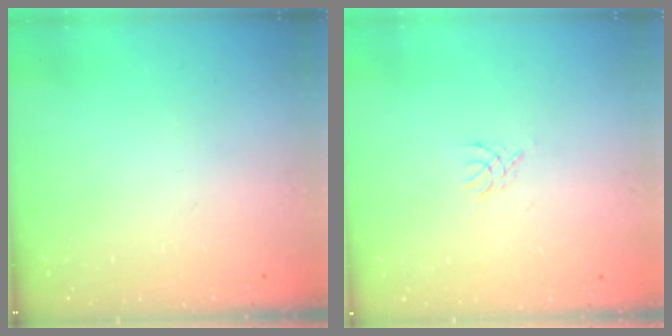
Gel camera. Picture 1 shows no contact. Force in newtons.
{"total": 2.8, "press": 2.7, "slide": 0.6}